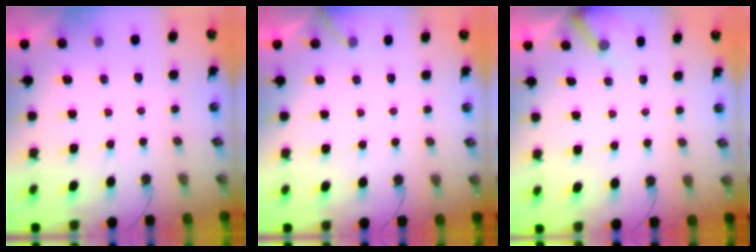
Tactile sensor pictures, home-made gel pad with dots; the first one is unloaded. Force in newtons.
{"total": 3.6, "press": 3.5, "slide": 0.4}
{"total": 2.7, "press": 2.7, "slide": 0.2}